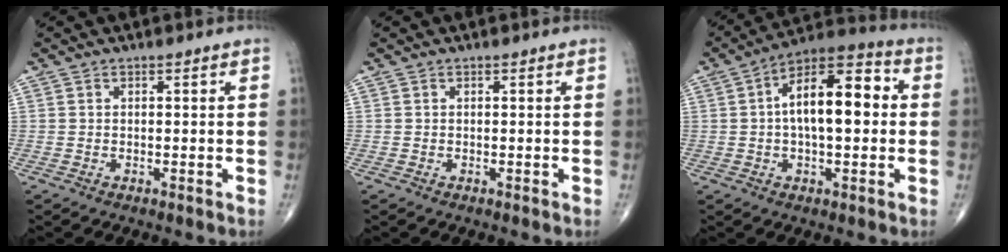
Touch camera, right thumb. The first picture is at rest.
{"total": 0.0}
{"total": 15.2, "force": [1.3, 7.0, 13.5], "torque": [-0.204, 0.034, 0.010]}